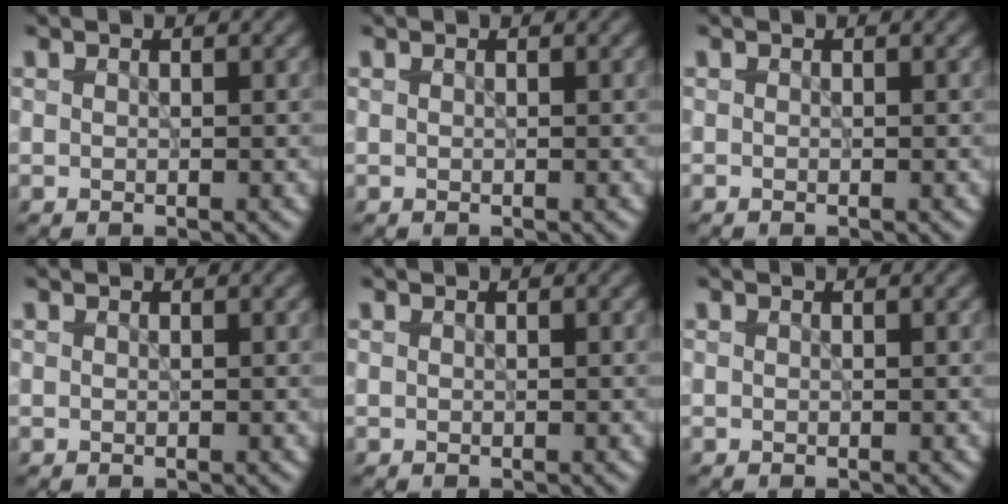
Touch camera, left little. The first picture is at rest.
{"total": 0.0}
{"total": 0.0}
{"total": 0.0}
{"total": 0.0}
{"total": 0.0}